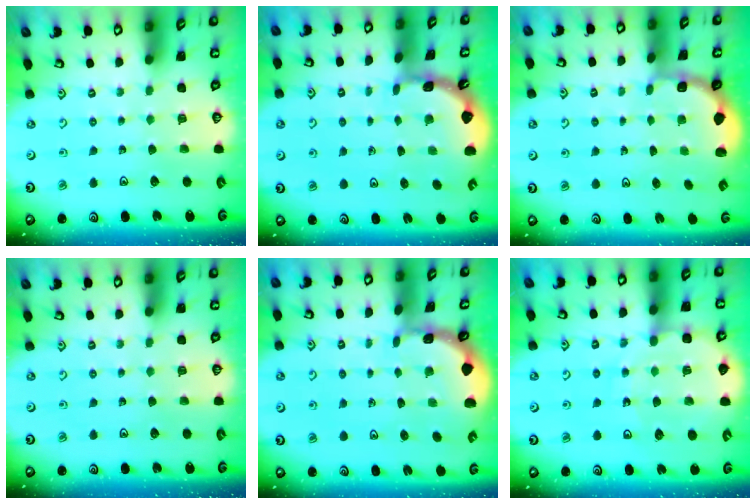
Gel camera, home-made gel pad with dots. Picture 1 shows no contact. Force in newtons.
{"total": 1.6, "press": 1.6, "slide": 0.2}
{"total": 1.8, "press": 1.7, "slide": 0.7}
{"total": 0.0}
{"total": 1.0, "press": 1.0, "slide": 0.2}
{"total": 10.0, "press": 9.7, "slide": 2.6}